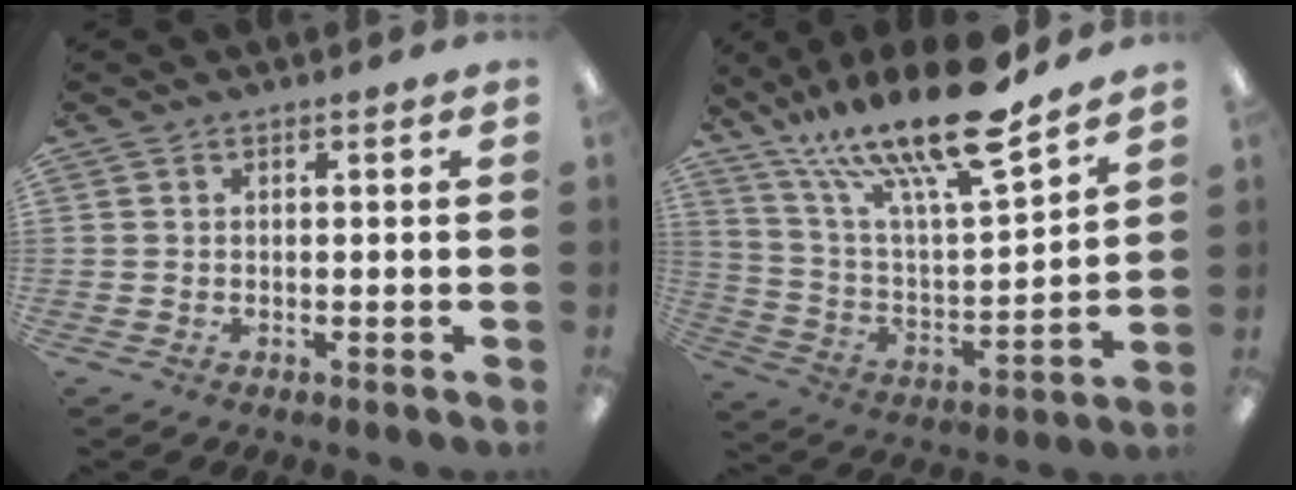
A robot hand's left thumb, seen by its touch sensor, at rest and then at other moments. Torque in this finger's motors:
{"motor_torque": [0.32, 0.24, 1.47, -1.30, 0.22]}